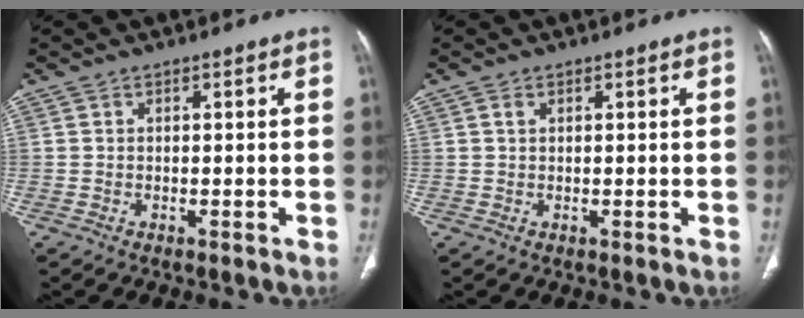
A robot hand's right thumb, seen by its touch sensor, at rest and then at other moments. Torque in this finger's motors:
{"motor_torque": [-0.05, -0.03, 0.19, -0.15, -0.03]}